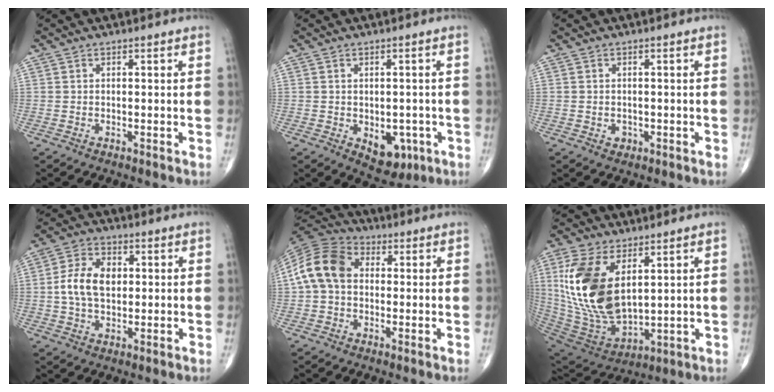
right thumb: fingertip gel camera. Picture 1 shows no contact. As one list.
[{"total": 7.0, "force": [-2.2, 4.6, 4.8], "torque": [-0.030, 0.004, -0.017]}, {"total": 1.3, "force": [-0.4, 1.2, 0.5], "torque": [-0.002, 0.003, -0.004]}, {"total": 8.8, "force": [0.6, 5.8, 6.6], "torque": [-0.116, 0.012, 0.008]}, {"total": 11.5, "force": [0.7, 8.6, 7.6], "torque": [-0.141, 0.032, 0.001]}, {"total": 19.7, "force": [5.2, 10.7, 15.7], "torque": [-0.312, -0.028, 0.113]}]